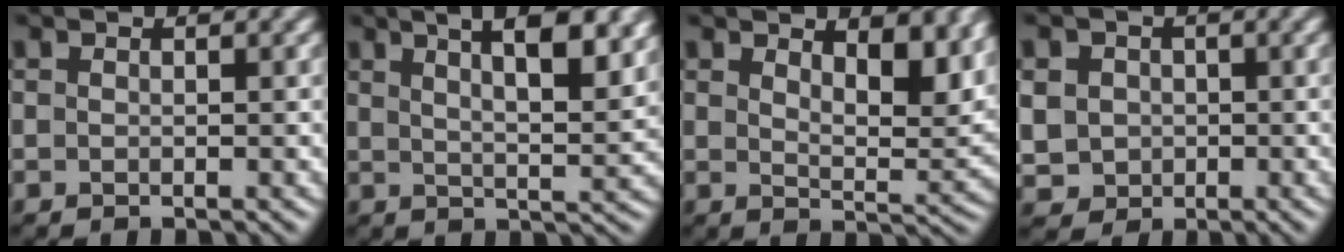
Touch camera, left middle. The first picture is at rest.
{"total": 10.6, "force": [5.9, 3.4, 8.1], "torque": [-0.068, 0.029, 0.053]}
{"total": 5.8, "force": [3.3, 2.3, 4.3], "torque": [-0.060, -0.009, 0.050]}
{"total": 4.6, "force": [0.6, 4.3, 1.8], "torque": [-0.045, 0.012, 0.006]}